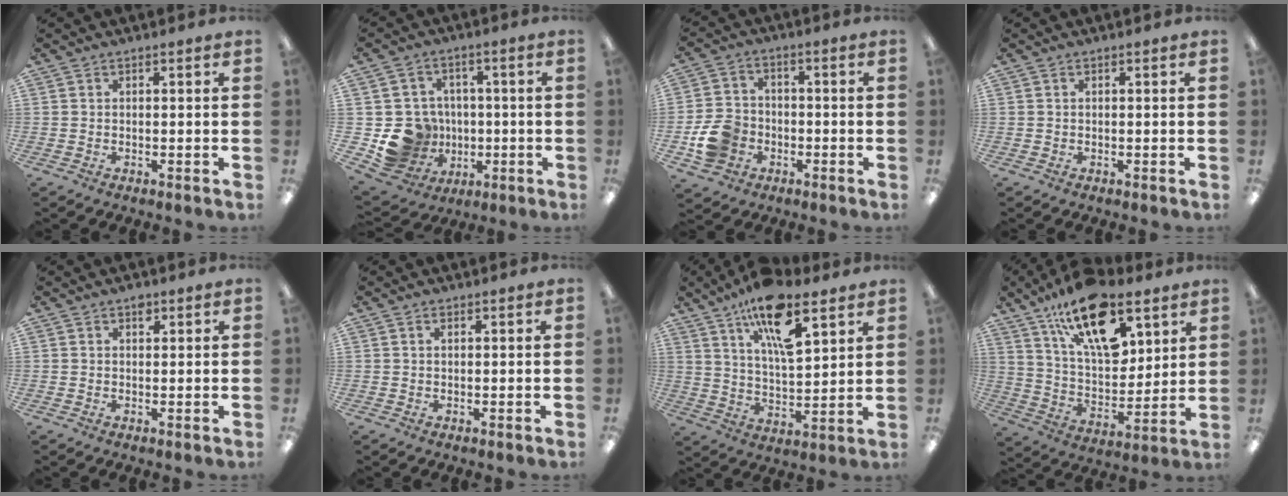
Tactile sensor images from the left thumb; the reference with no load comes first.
{"total": 12.5, "force": [-2.2, 11.9, 3.5], "torque": [-0.094, 0.019, -0.016]}
{"total": 9.1, "force": [-3.0, 7.6, 4.1], "torque": [-0.091, 0.024, -0.055]}
{"total": 0.0}
{"total": 1.7, "force": [1.1, 1.0, 0.9], "torque": [-0.003, -0.005, 0.016]}
{"total": 0.8, "force": [0.4, 0.4, 0.6], "torque": [-0.012, 0.003, 0.007]}
{"total": 16.6, "force": [10.4, 6.3, 11.4], "torque": [-0.191, -0.043, 0.174]}
{"total": 21.7, "force": [13.0, 10.3, 14.0], "torque": [-0.226, -0.060, 0.223]}